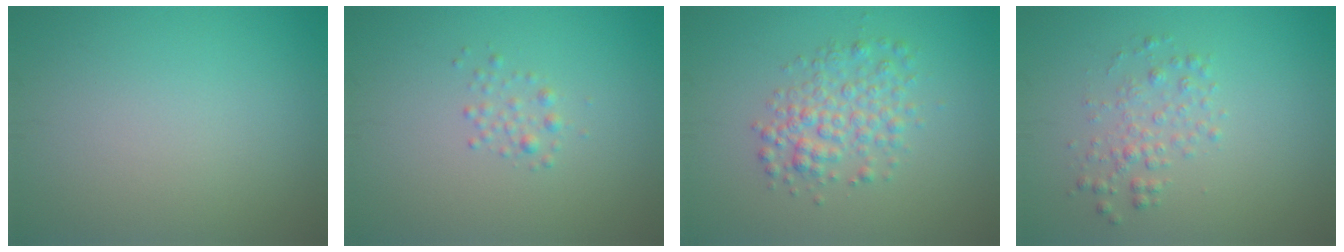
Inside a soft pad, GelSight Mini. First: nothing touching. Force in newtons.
{"total": 1.1, "press": 1.1, "slide": 0.0}
{"total": 3.4, "press": 3.4, "slide": 0.1}
{"total": 2.0, "press": 2.0, "slide": 0.0}